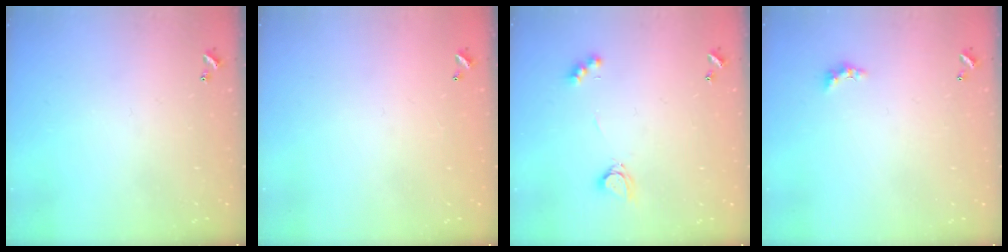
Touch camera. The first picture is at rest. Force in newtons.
{"total": 2.7, "press": 2.7, "slide": 0.1}
{"total": 2.8, "press": 2.8, "slide": 0.5}
{"total": 1.3, "press": 1.2, "slide": 0.5}